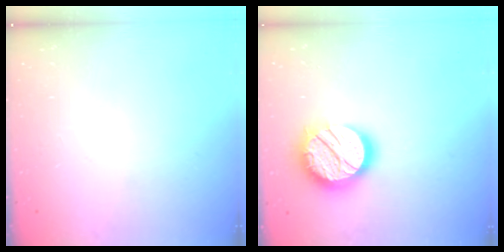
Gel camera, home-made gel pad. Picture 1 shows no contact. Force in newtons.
{"total": 18.4, "press": 18.3, "slide": 1.7}